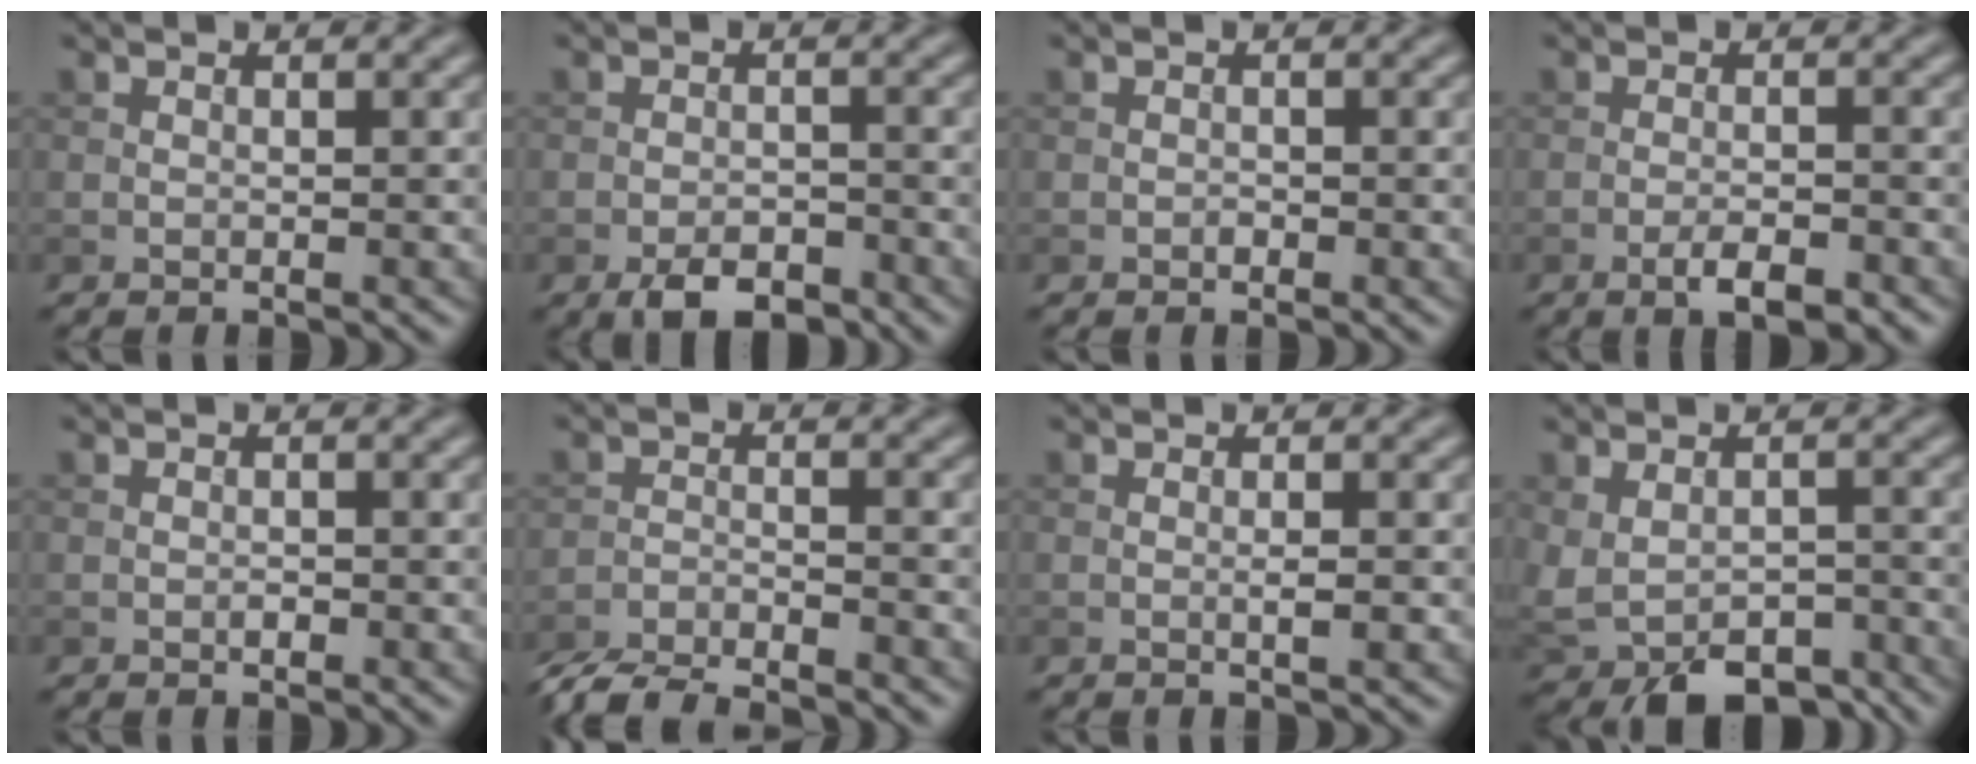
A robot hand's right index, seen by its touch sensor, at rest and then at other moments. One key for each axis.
{"total": 3.8, "fx": -2.5, "fy": 1.8, "fz": 2.2, "tx": -0.033, "ty": -0.003, "tz": -0.045}
{"total": 0.5, "fx": -0.2, "fy": 0.4, "fz": 0.3, "tx": -0.001, "ty": -0.001, "tz": -0.005}
{"total": 3.1, "fx": -1.8, "fy": 0.9, "fz": 2.3, "tx": -0.044, "ty": 0.000, "tz": -0.031}
{"total": 0.6, "fx": -0.2, "fy": 0.3, "fz": 0.4, "tx": -0.006, "ty": 0.001, "tz": -0.004}
{"total": 6.4, "fx": -6.0, "fy": 0.9, "fz": 2.0, "tx": -0.039, "ty": -0.019, "tz": -0.108}
{"total": 1.0, "fx": -0.1, "fy": 0.1, "fz": 1.0, "tx": -0.017, "ty": -0.001, "tz": -0.002}
{"total": 6.4, "fx": -3.7, "fy": 3.5, "fz": 3.8, "tx": -0.066, "ty": -0.031, "tz": -0.043}